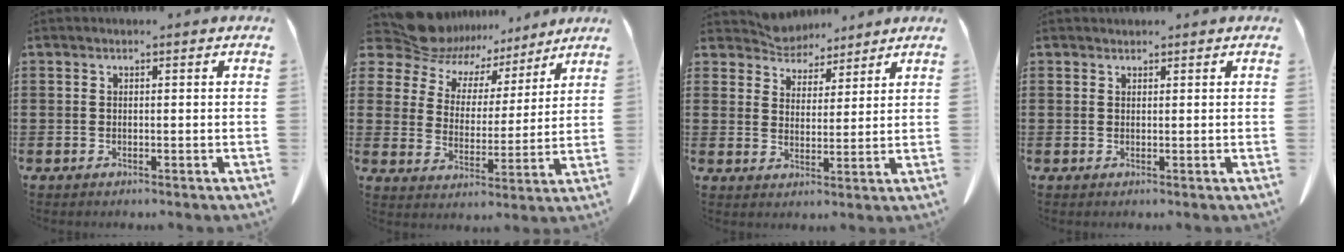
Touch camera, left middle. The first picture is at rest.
{"total": 9.3, "force": [8.4, 3.7, 1.3], "torque": [-0.077, -0.046, 0.158]}
{"total": 4.8, "force": [4.4, 1.9, -0.1], "torque": [-0.025, -0.021, 0.079]}
{"total": 1.1, "force": [1.0, 0.5, -0.1], "torque": [-0.002, 0.000, 0.020]}